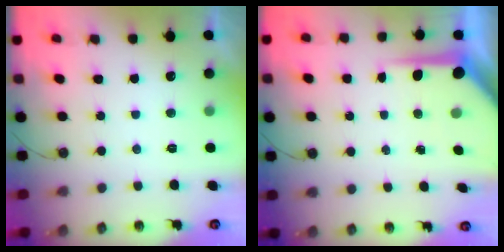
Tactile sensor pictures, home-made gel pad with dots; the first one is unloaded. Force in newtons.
{"total": 7.1, "press": 7.0, "slide": 0.8}